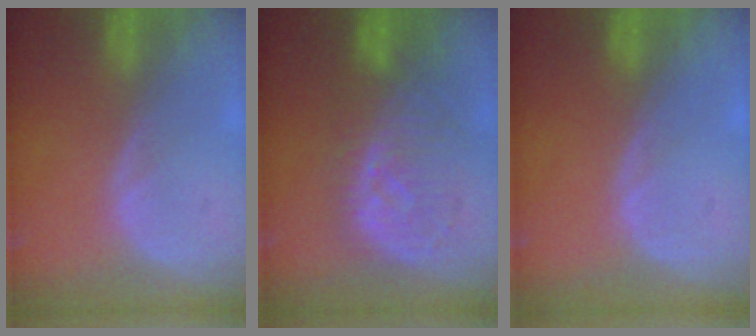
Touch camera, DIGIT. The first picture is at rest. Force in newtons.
{"total": 9.4, "press": 8.9, "slide": 3.2}
{"total": 0.0}